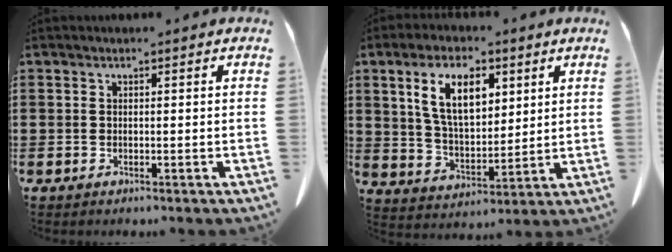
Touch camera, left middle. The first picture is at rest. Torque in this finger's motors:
{"motor_torque": [2.14, 0.00, 0.49, 0.15]}